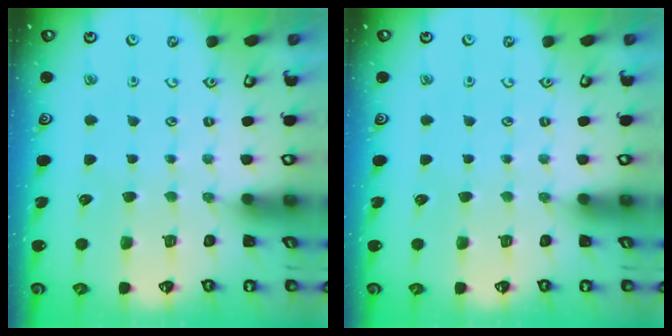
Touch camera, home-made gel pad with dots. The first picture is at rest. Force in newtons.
{"total": 0.0}